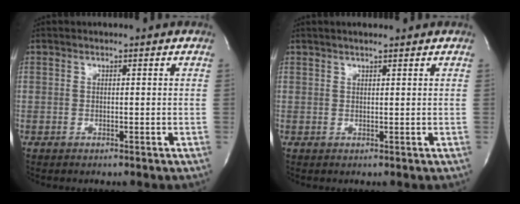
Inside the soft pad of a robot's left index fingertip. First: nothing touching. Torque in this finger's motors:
{"motor_torque": [0.75, -0.74, 0.38, 0.09]}